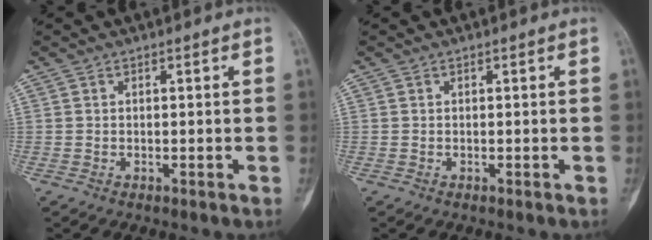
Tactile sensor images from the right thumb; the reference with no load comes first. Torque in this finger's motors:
{"motor_torque": [0.02, 0.02, -0.20, 0.22, 0.00]}